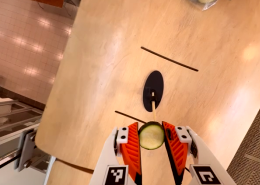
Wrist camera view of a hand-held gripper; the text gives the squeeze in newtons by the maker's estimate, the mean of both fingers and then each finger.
{"total": 10.1, "left": 10.4, "right": 9.8}